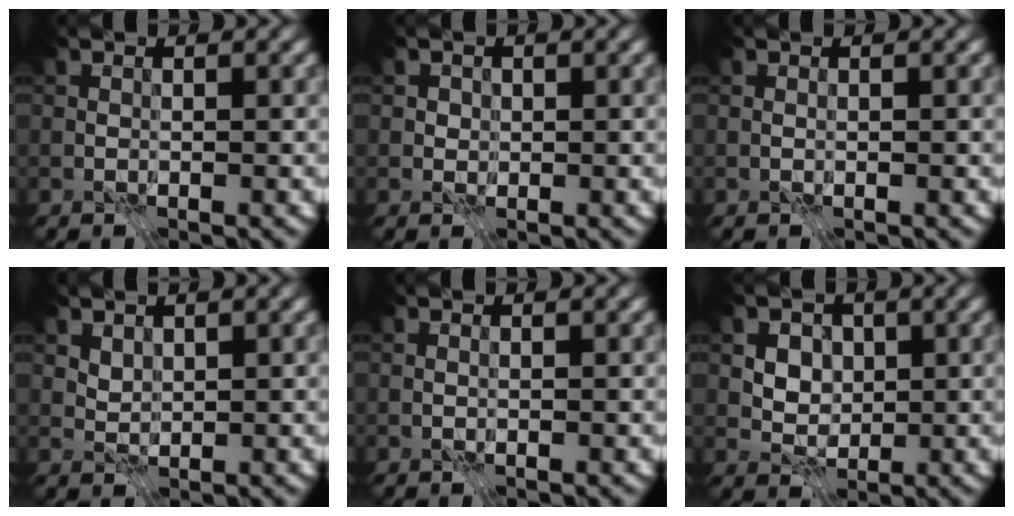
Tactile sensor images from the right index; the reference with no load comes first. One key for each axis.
{"total": 0.9, "fx": 0.3, "fy": 0.9, "fz": 0.2, "tx": 0.001, "ty": -0.002, "tz": 0.002}
{"total": 0.0}
{"total": 1.5, "fx": 1.0, "fy": 0.9, "fz": 0.6, "tx": -0.016, "ty": -0.001, "tz": 0.023}
{"total": 0.0}
{"total": 4.7, "fx": 1.6, "fy": 3.6, "fz": 2.5, "tx": -0.044, "ty": 0.007, "tz": 0.026}